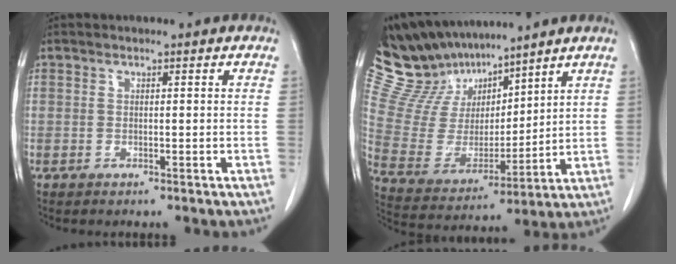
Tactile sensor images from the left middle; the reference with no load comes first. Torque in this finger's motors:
{"motor_torque": [0.43, -0.52, -0.07, -0.10]}